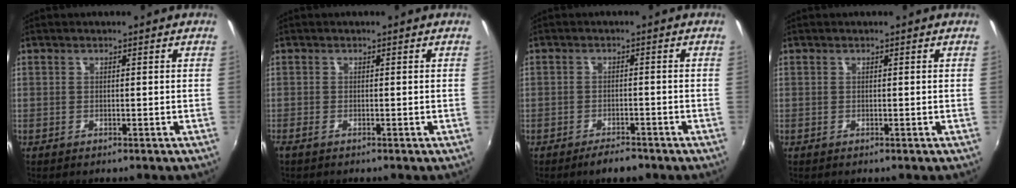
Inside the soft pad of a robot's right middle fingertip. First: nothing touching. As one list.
[{"total": 0.8, "force": [-0.6, 0.1, 0.5], "torque": [-0.011, -0.003, -0.013]}, {"total": 3.7, "force": [-3.0, 1.3, 1.8], "torque": [-0.040, 0.000, -0.047]}, {"total": 0.0}]